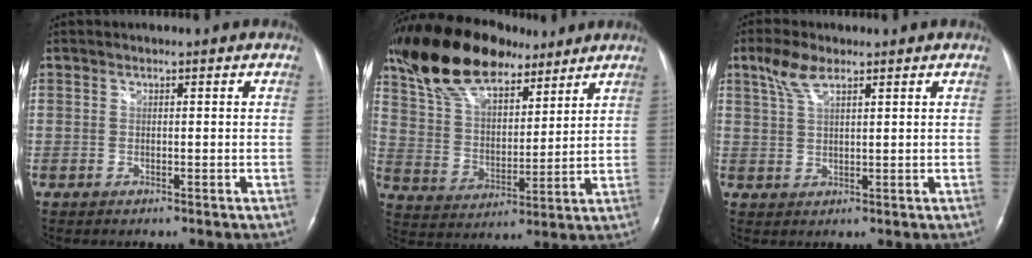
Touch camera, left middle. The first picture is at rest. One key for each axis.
{"total": 18.2, "fx": 13.6, "fy": 7.3, "fz": 9.6, "tx": -0.189, "ty": 0.034, "tz": 0.249}
{"total": 4.5, "fx": 2.9, "fy": 1.3, "fz": 3.1, "tx": -0.073, "ty": 0.012, "tz": 0.065}